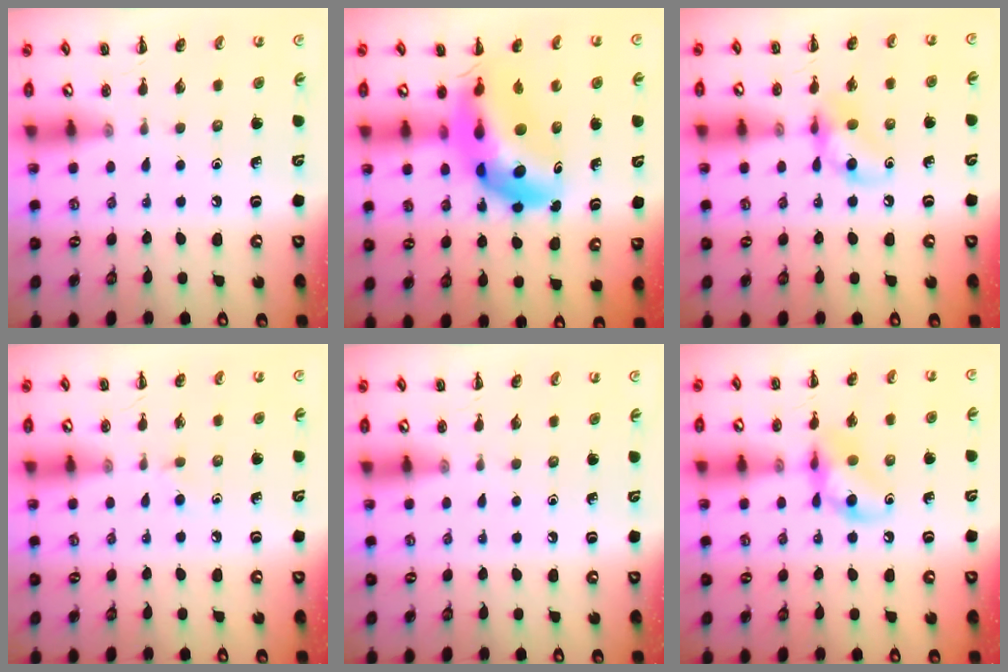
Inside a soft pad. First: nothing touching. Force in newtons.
{"total": 13.7, "press": 13.1, "slide": 3.9}
{"total": 9.0, "press": 9.0, "slide": 0.6}
{"total": 1.7, "press": 1.5, "slide": 0.9}
{"total": 0.0}
{"total": 11.5, "press": 11.4, "slide": 1.8}